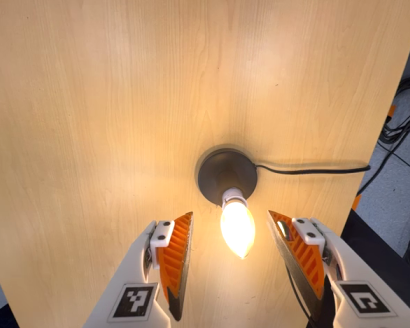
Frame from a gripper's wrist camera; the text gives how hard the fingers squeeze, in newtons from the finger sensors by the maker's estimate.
{"total": 0.0}